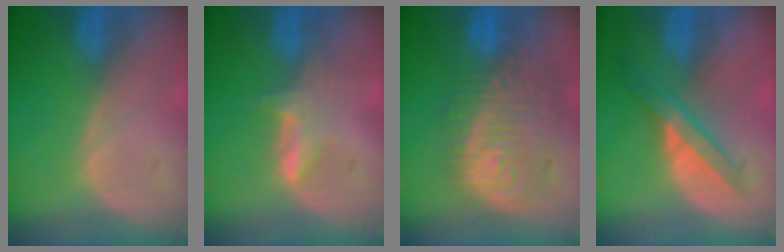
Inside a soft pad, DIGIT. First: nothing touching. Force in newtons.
{"total": 2.9, "press": 2.9, "slide": 0.4}
{"total": 12.0, "press": 10.7, "slide": 5.5}
{"total": 5.9, "press": 5.3, "slide": 2.6}